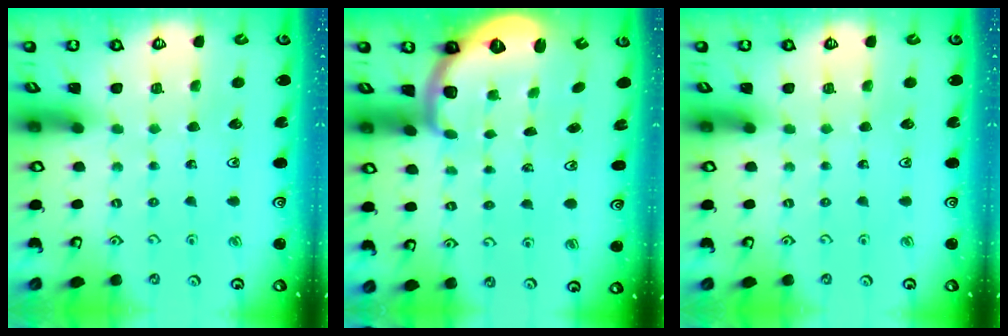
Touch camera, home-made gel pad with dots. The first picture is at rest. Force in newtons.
{"total": 1.9, "press": 1.8, "slide": 0.5}
{"total": 0.0}